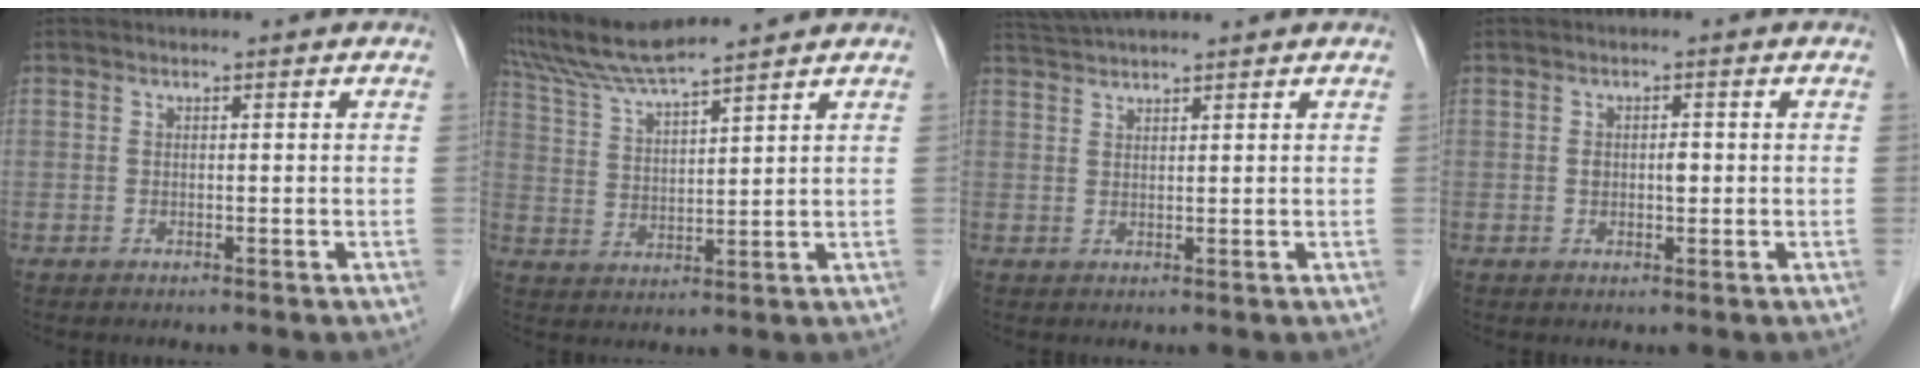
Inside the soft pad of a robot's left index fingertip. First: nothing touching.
{"total": 9.1, "force": [8.4, -1.2, 3.2], "torque": [-0.073, 0.021, 0.167]}
{"total": 5.1, "force": [4.7, -0.2, 1.9], "torque": [-0.037, 0.037, 0.090]}
{"total": 1.8, "force": [0.0, 1.0, 1.5], "torque": [-0.025, 0.002, 0.001]}